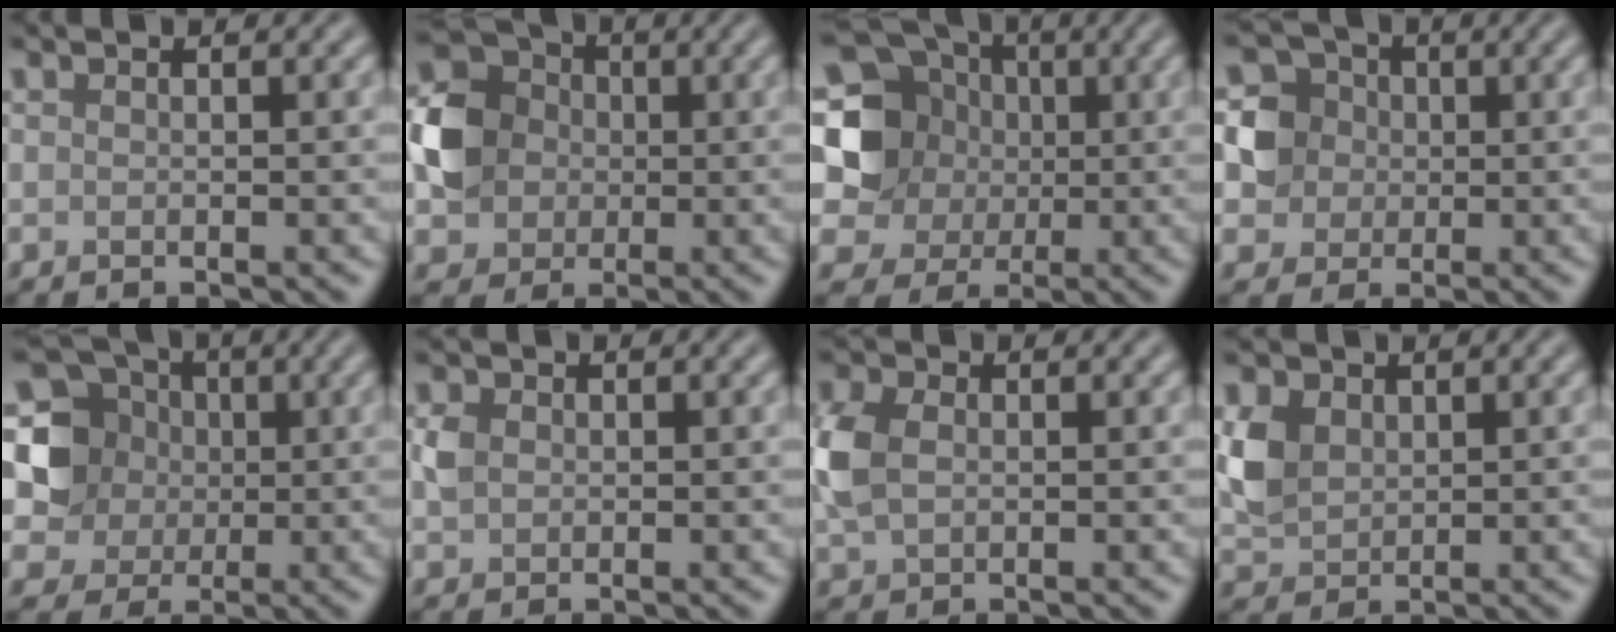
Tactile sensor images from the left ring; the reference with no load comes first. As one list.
[{"total": 5.1, "force": [0.1, 4.6, 2.1], "torque": [-0.037, 0.010, -0.003]}, {"total": 10.8, "force": [1.5, 9.8, 4.2], "torque": [-0.120, 0.032, 0.002]}, {"total": 5.5, "force": [0.9, 5.2, 1.7], "torque": [-0.023, 0.019, 0.015]}, {"total": 6.1, "force": [0.8, 5.5, 2.4], "torque": [-0.048, 0.004, 0.004]}, {"total": 1.7, "force": [0.2, 1.5, 0.8], "torque": [-0.019, 0.002, 0.003]}, {"total": 4.0, "force": [0.4, 3.0, 2.6], "torque": [-0.071, 0.005, 0.006]}, {"total": 3.5, "force": [1.0, 2.8, 1.8], "torque": [-0.047, 0.000, 0.021]}]